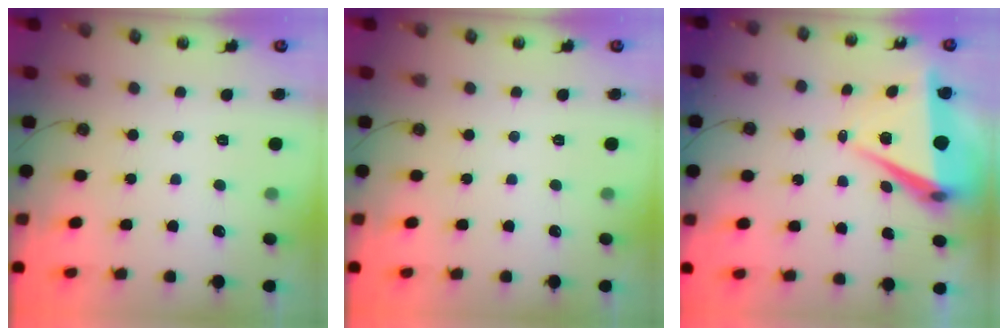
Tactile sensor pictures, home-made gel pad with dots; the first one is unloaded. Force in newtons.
{"total": 0.0}
{"total": 8.5, "press": 7.4, "slide": 4.1}